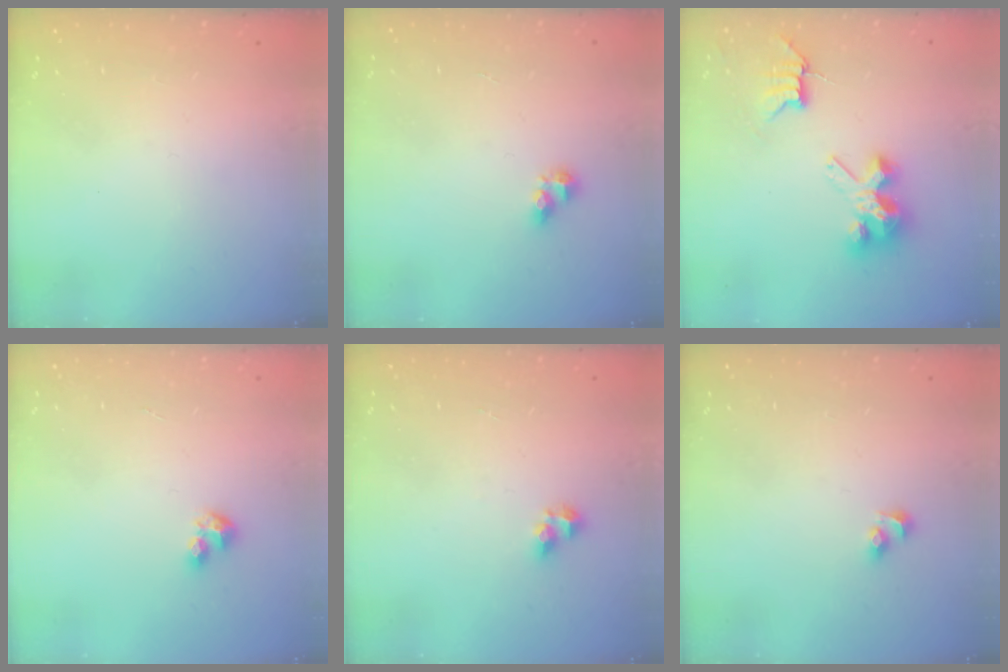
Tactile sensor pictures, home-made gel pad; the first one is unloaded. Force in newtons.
{"total": 6.1, "press": 6.1, "slide": 0.7}
{"total": 7.2, "press": 7.1, "slide": 0.6}
{"total": 3.2, "press": 3.2, "slide": 0.4}
{"total": 3.7, "press": 3.7, "slide": 0.3}
{"total": 2.7, "press": 2.5, "slide": 1.2}